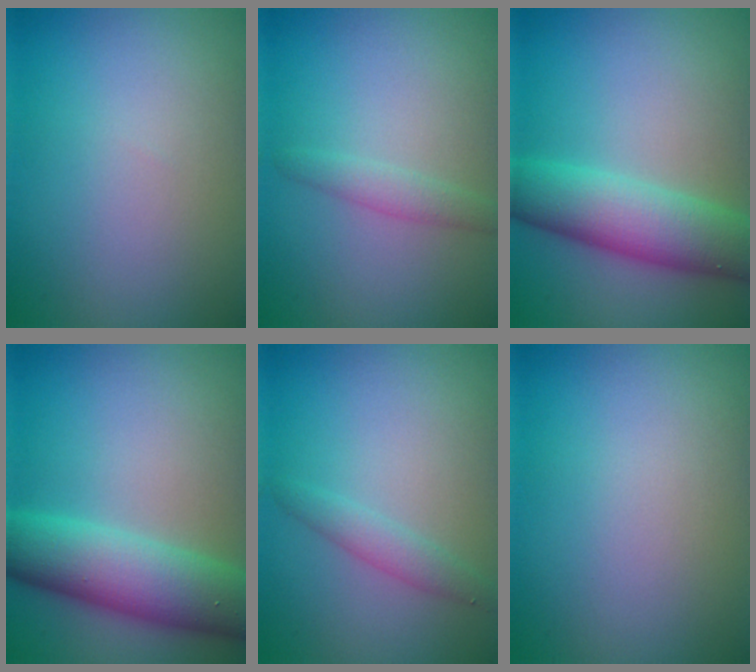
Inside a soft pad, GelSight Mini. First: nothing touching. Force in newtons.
{"total": 1.5, "press": 1.5, "slide": 0.0}
{"total": 7.0, "press": 7.0, "slide": 0.2}
{"total": 8.2, "press": 8.2, "slide": 0.3}
{"total": 1.6, "press": 1.6, "slide": 0.0}
{"total": 0.0}